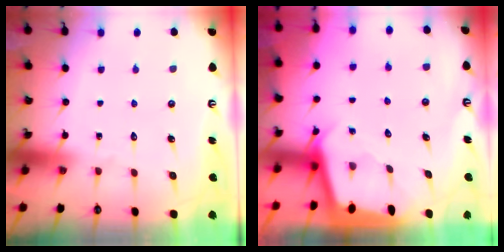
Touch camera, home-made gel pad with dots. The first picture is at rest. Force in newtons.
{"total": 2.2, "press": 2.1, "slide": 0.3}